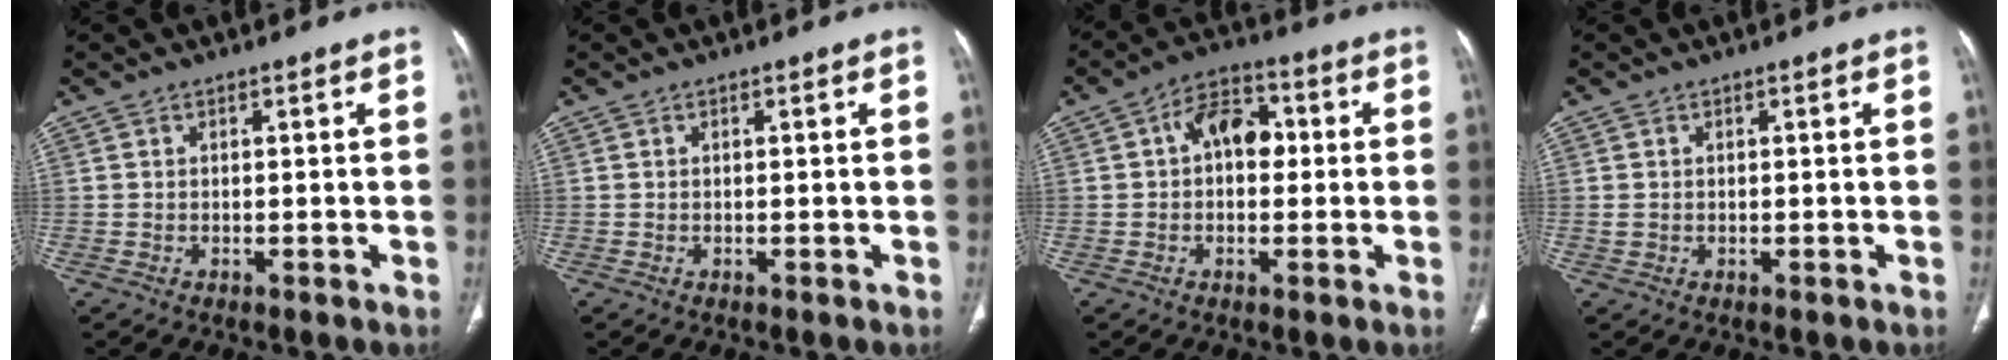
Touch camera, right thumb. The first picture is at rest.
{"total": 0.0}
{"total": 8.2, "force": [0.9, 5.4, 6.1], "torque": [-0.071, 0.025, 0.004]}
{"total": 1.1, "force": [0.0, 1.0, 0.5], "torque": [-0.014, 0.001, 0.005]}